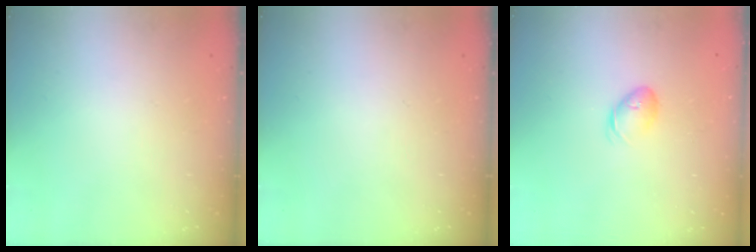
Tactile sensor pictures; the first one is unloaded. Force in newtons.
{"total": 0.0}
{"total": 6.4, "press": 6.3, "slide": 1.0}